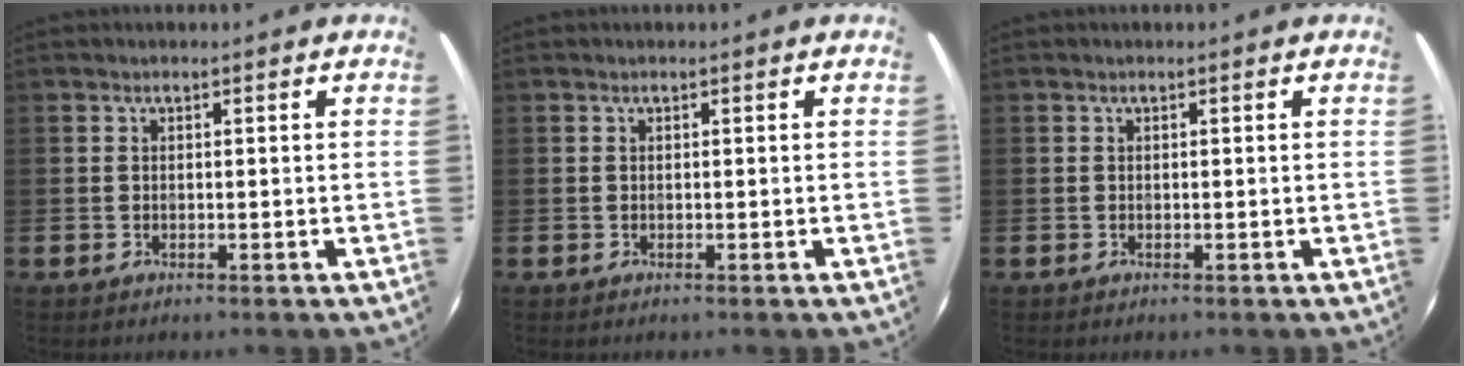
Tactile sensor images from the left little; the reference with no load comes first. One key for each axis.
{"total": 0.0}
{"total": 0.0}